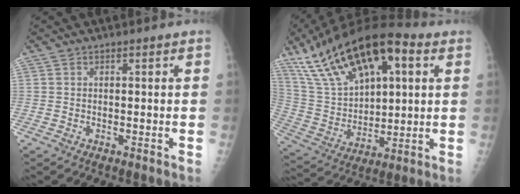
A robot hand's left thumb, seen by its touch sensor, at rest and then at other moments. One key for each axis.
{"total": 25.0, "fx": 11.7, "fy": 11.9, "fz": 18.6, "tx": -0.320, "ty": -0.010, "tz": 0.215}